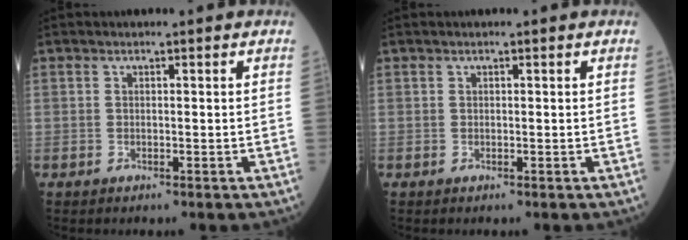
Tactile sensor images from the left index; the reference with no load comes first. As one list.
[{"total": 0.0}]